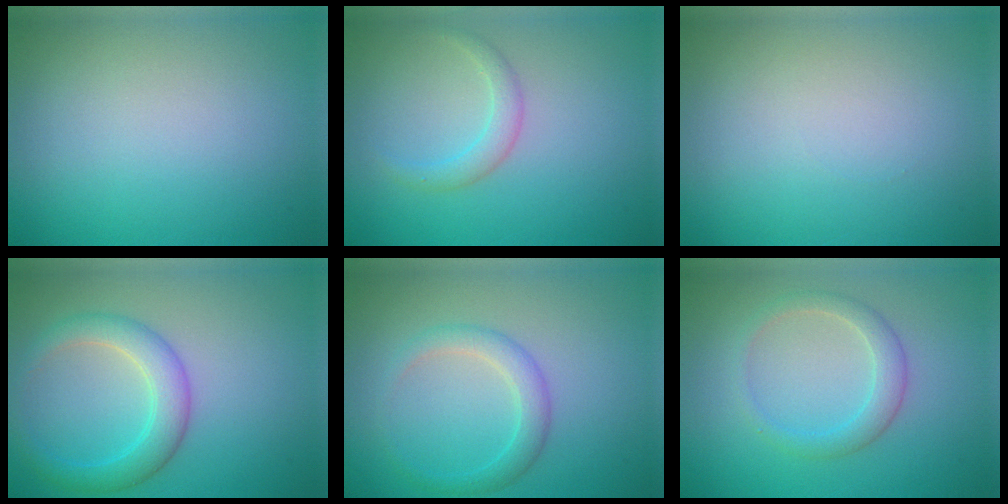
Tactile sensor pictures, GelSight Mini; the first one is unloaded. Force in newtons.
{"total": 1.6, "press": 1.6, "slide": 0.1}
{"total": 0.0}
{"total": 3.8, "press": 3.8, "slide": 0.0}
{"total": 2.3, "press": 2.3, "slide": 0.2}
{"total": 2.2, "press": 2.2, "slide": 0.1}